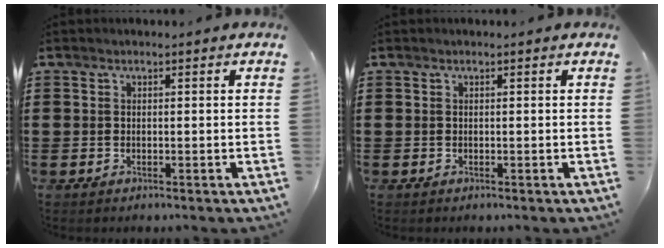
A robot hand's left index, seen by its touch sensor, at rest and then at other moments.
{"total": 0.0}